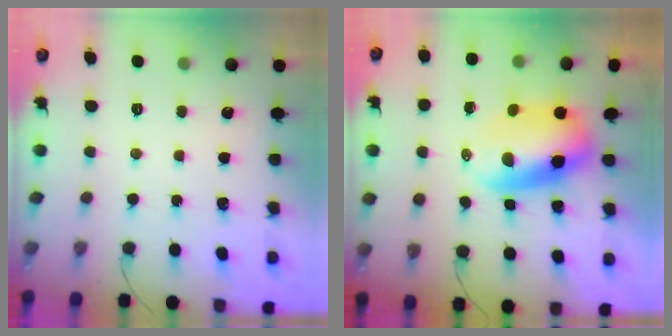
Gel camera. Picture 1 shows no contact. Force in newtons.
{"total": 7.8, "press": 7.4, "slide": 2.3}